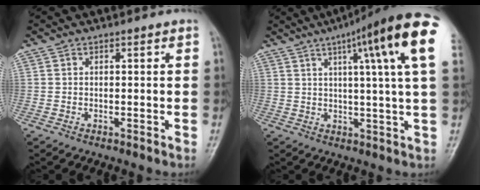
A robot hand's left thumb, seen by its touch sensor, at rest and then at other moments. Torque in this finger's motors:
{"motor_torque": [0.99, 0.95, 1.78, -1.00, 0.29]}